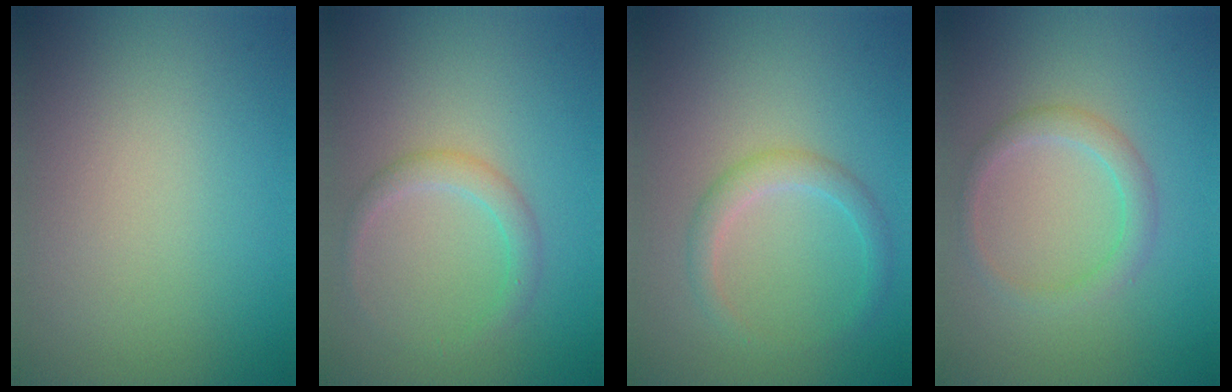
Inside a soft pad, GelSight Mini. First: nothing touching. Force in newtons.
{"total": 1.9, "press": 1.9, "slide": 0.2}
{"total": 2.1, "press": 2.1, "slide": 0.1}
{"total": 2.1, "press": 2.1, "slide": 0.1}